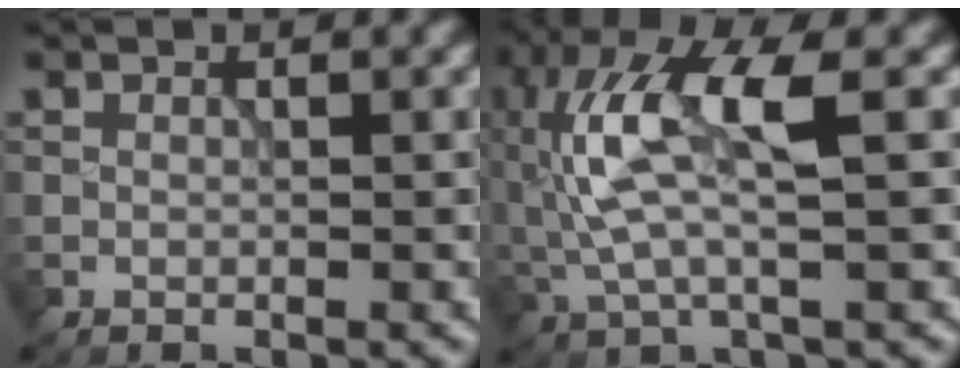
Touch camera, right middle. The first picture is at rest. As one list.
[{"total": 8.0, "force": [0.9, 2.2, 7.6], "torque": [-0.175, 0.011, 0.018]}]